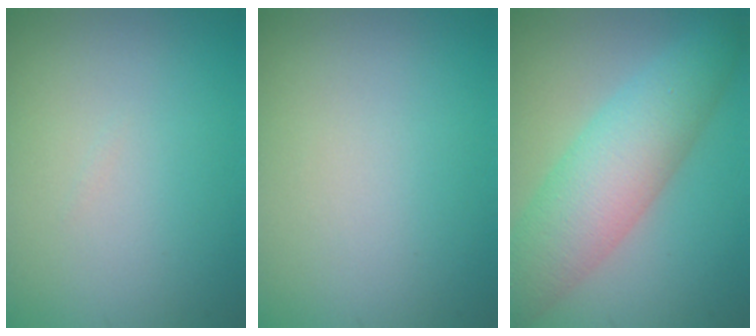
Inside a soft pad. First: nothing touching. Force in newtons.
{"total": 0.0}
{"total": 7.1, "press": 7.0, "slide": 0.3}